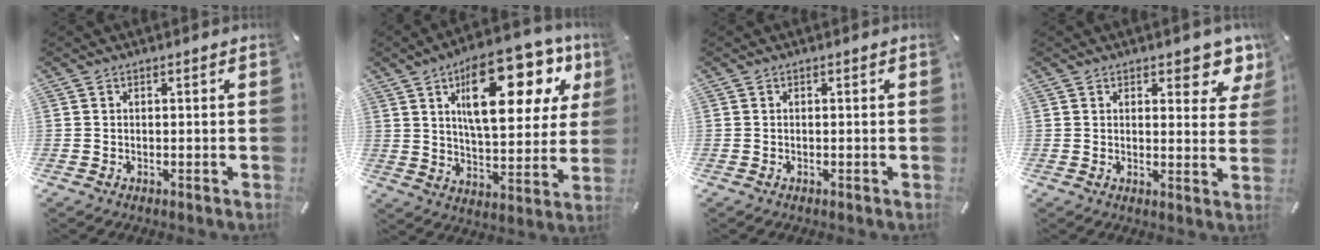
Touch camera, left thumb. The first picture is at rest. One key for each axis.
{"total": 23.0, "fx": 11.2, "fy": 9.7, "fz": 17.6, "tx": -0.273, "ty": -0.044, "tz": 0.181}
{"total": 0.0}
{"total": 7.0, "fx": 5.1, "fy": 3.3, "fz": 3.6, "tx": -0.020, "ty": -0.040, "tz": 0.083}